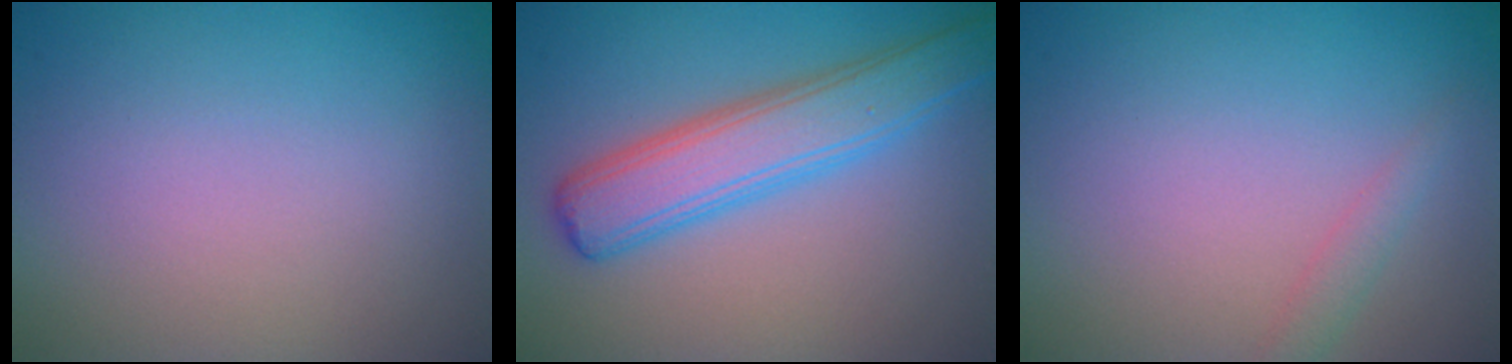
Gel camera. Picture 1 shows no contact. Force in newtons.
{"total": 5.3, "press": 5.3, "slide": 0.1}
{"total": 1.3, "press": 1.3, "slide": 0.0}